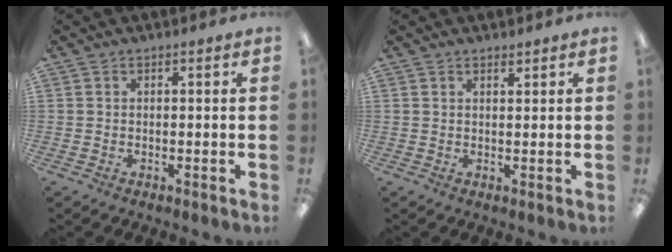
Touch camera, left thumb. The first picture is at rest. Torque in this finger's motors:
{"motor_torque": [-0.10, -0.07, -0.61, 0.14, 0.05]}